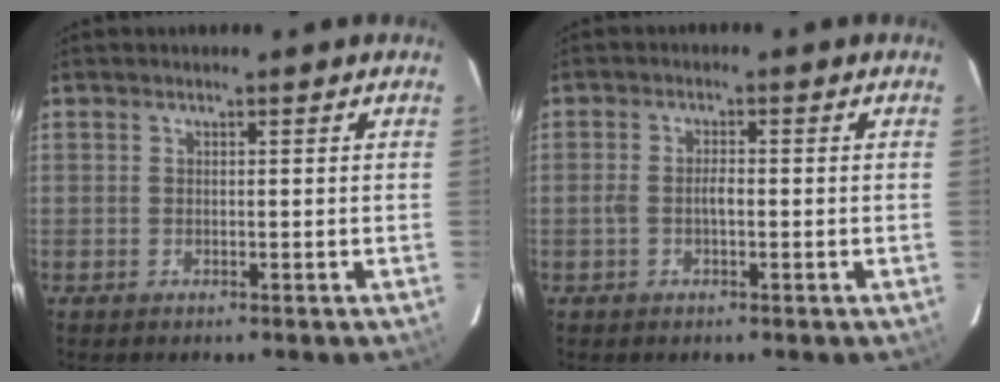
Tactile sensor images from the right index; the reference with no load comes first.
{"total": 2.4, "force": [-0.6, 0.9, 2.1], "torque": [-0.044, 0.004, -0.012]}